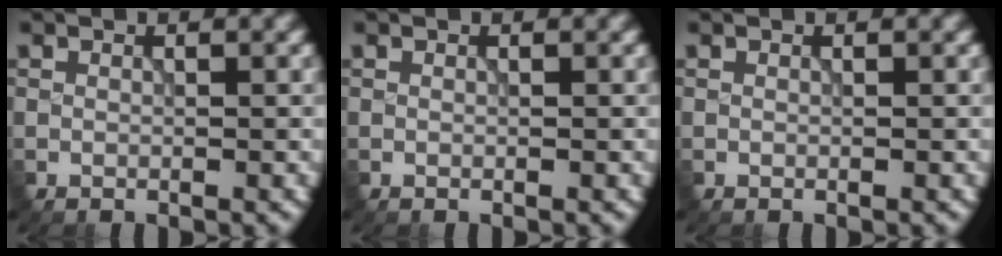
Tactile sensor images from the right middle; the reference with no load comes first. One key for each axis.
{"total": 0.0}
{"total": 0.0}